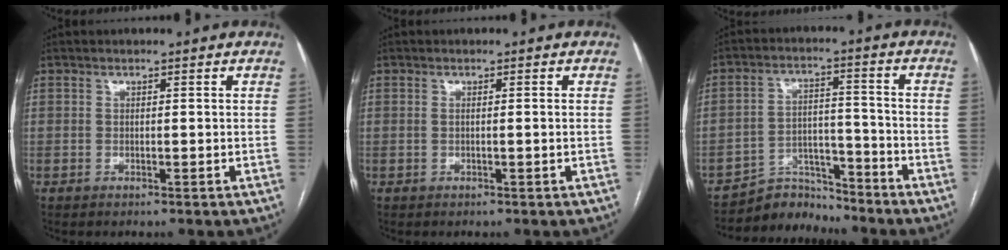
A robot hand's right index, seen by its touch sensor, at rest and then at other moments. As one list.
[{"total": 0.8, "force": [-0.1, -0.1, 0.8], "torque": [-0.014, 0.001, 0.001]}, {"total": 6.7, "force": [-6.4, 1.7, -1.0], "torque": [0.025, 0.024, -0.111]}]